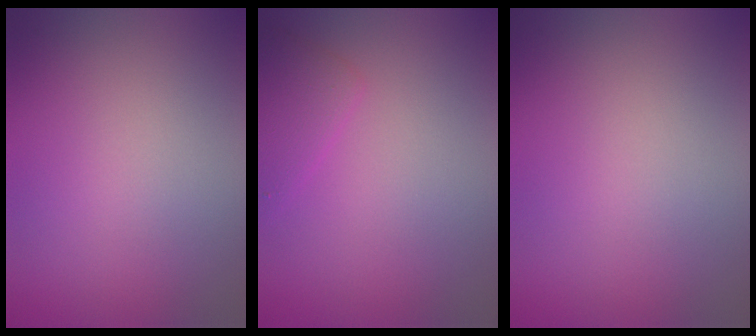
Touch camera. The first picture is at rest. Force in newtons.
{"total": 1.9, "press": 1.9, "slide": 0.1}
{"total": 0.0}